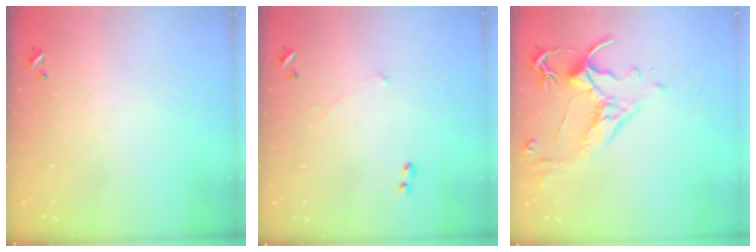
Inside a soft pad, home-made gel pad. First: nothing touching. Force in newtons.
{"total": 1.7, "press": 1.7, "slide": 0.4}
{"total": 2.5, "press": 2.1, "slide": 1.3}